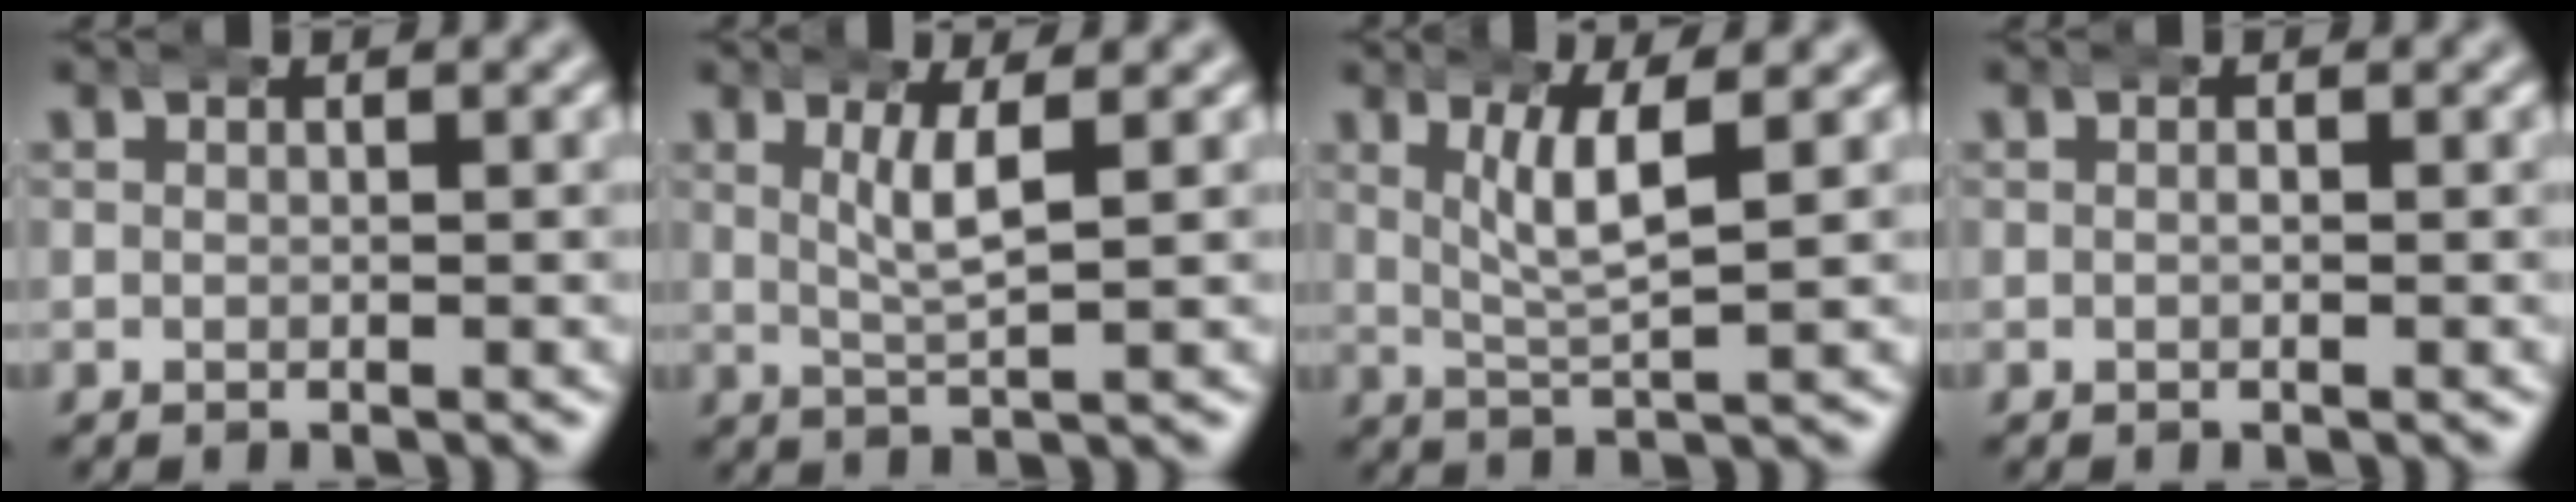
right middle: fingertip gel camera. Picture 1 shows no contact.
{"total": 3.0, "force": [1.3, 0.0, 2.7], "torque": [-0.053, 0.000, 0.026]}
{"total": 3.7, "force": [1.6, 0.4, 3.4], "torque": [-0.062, -0.004, 0.034]}
{"total": 0.7, "force": [0.0, 0.4, 0.5], "torque": [-0.005, 0.002, -0.004]}